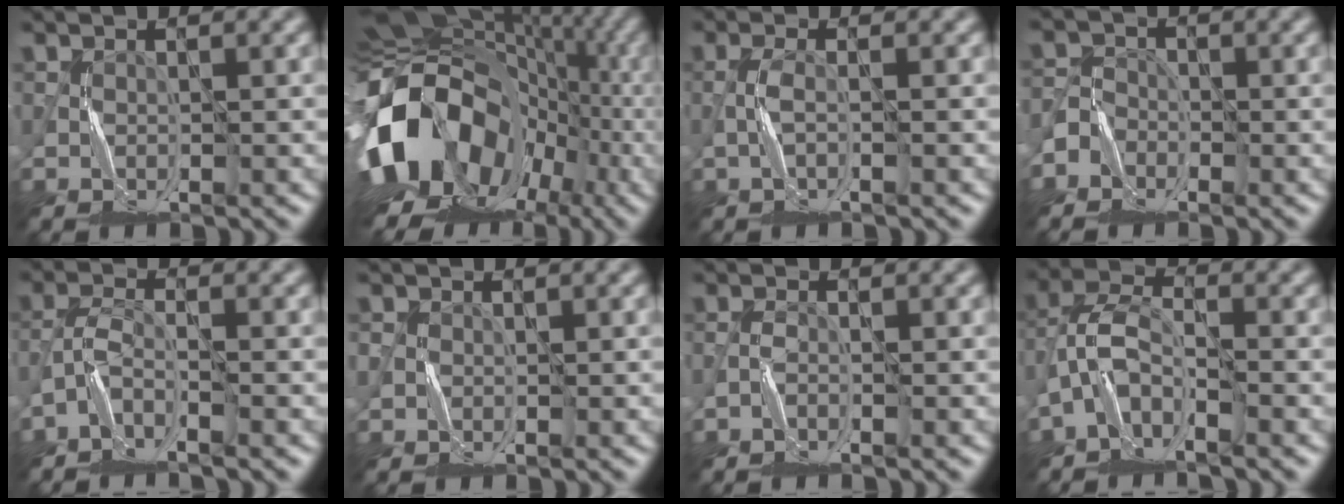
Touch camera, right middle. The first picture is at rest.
{"total": 18.6, "force": [-3.3, 14.7, 11.0], "torque": [-0.203, -0.007, -0.053]}
{"total": 1.1, "force": [-0.9, -0.1, 0.7], "torque": [-0.019, 0.008, -0.019]}
{"total": 2.6, "force": [-2.1, 1.5, -0.1], "torque": [0.013, 0.007, -0.046]}
{"total": 2.5, "force": [-2.3, 0.1, 0.8], "torque": [-0.022, 0.003, -0.056]}
{"total": 0.5, "force": [-0.3, 0.5, -0.1], "torque": [0.003, 0.001, -0.009]}
{"total": 1.1, "force": [-1.1, -0.1, -0.1], "torque": [0.001, 0.005, -0.025]}
{"total": 4.1, "force": [-2.8, 1.6, 2.4], "torque": [-0.052, 0.011, -0.066]}